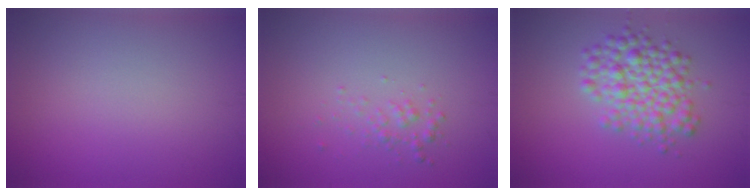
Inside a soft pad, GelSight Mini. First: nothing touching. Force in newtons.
{"total": 1.2, "press": 1.2, "slide": 0.1}
{"total": 5.0, "press": 4.9, "slide": 0.2}